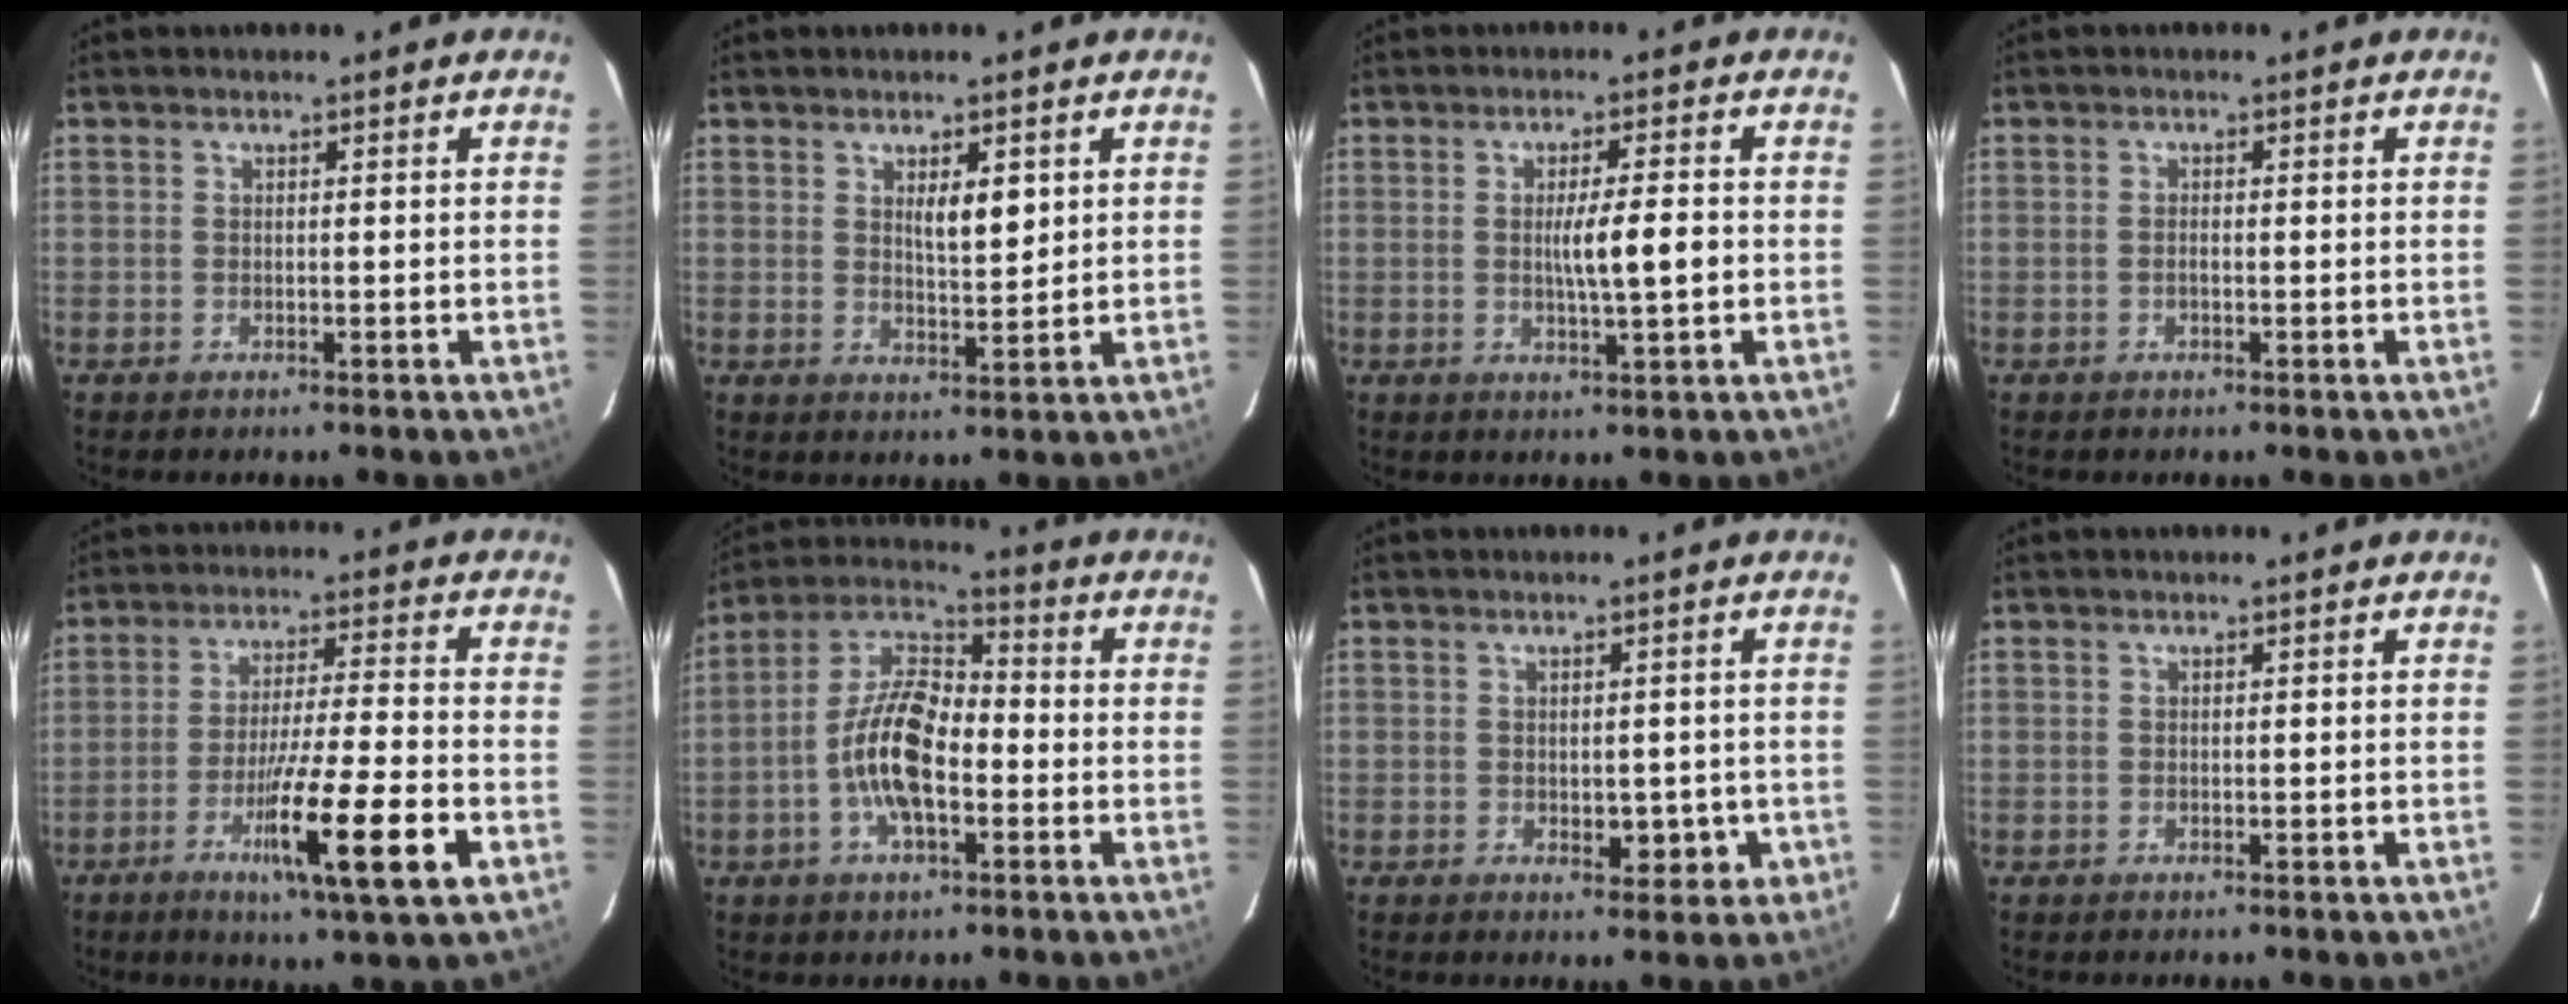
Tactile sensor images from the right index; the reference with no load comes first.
{"total": 4.0, "force": [1.5, 1.1, 3.5], "torque": [-0.060, -0.004, 0.028]}
{"total": 5.3, "force": [-0.3, 0.0, 5.3], "torque": [-0.086, -0.005, -0.005]}
{"total": 0.9, "force": [-0.3, 0.2, 0.8], "torque": [-0.018, 0.001, -0.005]}
{"total": 13.9, "force": [-5.7, -0.3, 12.7], "torque": [-0.219, -0.023, -0.093]}
{"total": 11.9, "force": [-2.7, 4.6, 10.6], "torque": [-0.222, 0.022, -0.054]}
{"total": 4.0, "force": [-1.0, 2.5, 2.9], "torque": [-0.021, 0.005, -0.003]}
{"total": 0.0}